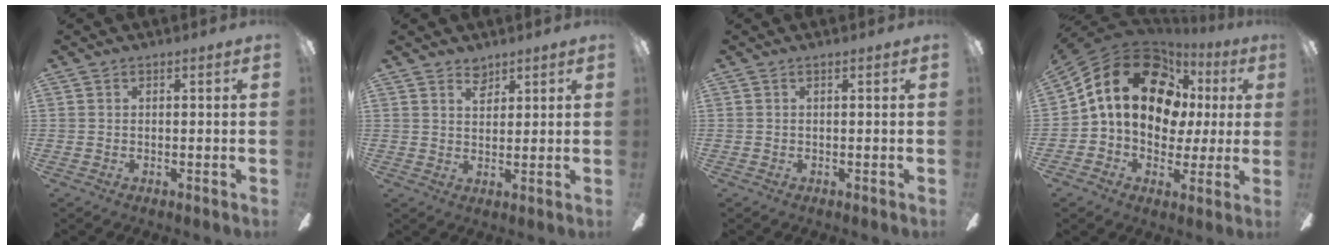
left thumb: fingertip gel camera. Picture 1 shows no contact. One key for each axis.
{"total": 3.8, "fx": 3.0, "fy": 2.1, "fz": 1.0, "tx": -0.011, "ty": -0.012, "tz": 0.054}
{"total": 0.0}
{"total": 21.3, "fx": 6.7, "fy": 15.0, "fz": 13.6, "tx": -0.254, "ty": -0.015, "tz": 0.120}